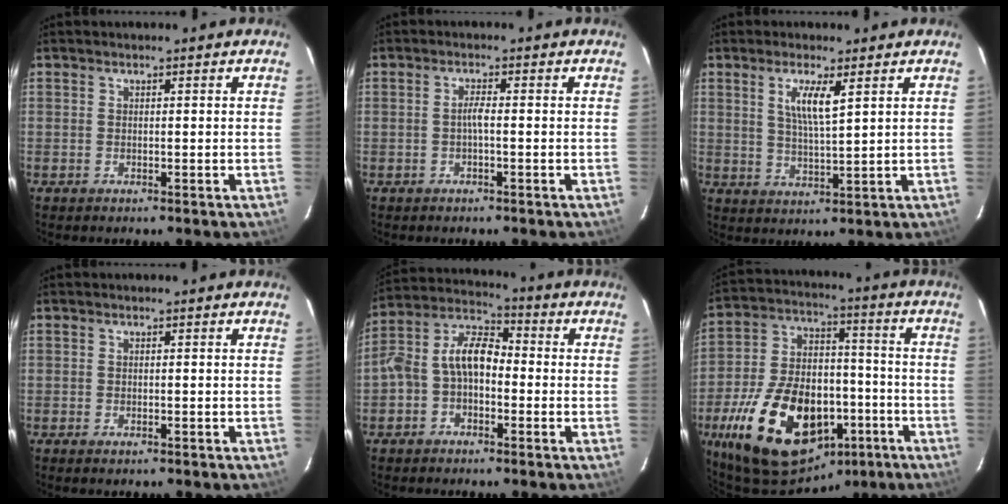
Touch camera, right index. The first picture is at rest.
{"total": 1.6, "force": [-0.5, 0.0, 1.5], "torque": [-0.029, 0.005, -0.010]}
{"total": 5.5, "force": [2.5, 0.8, 4.8], "torque": [-0.094, -0.005, 0.048]}
{"total": 0.7, "force": [-0.5, 0.3, 0.4], "torque": [-0.008, -0.001, -0.010]}
{"total": 8.9, "force": [-2.2, 6.1, 6.1], "torque": [-0.129, 0.033, -0.047]}
{"total": 25.9, "force": [-12.2, 14.6, 17.6], "torque": [-0.351, 0.008, -0.178]}